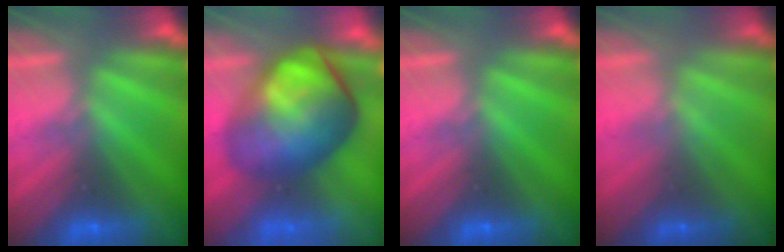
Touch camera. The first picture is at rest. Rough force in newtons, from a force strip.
{"total": 5.9}
{"total": 0.0}
{"total": 1.6}